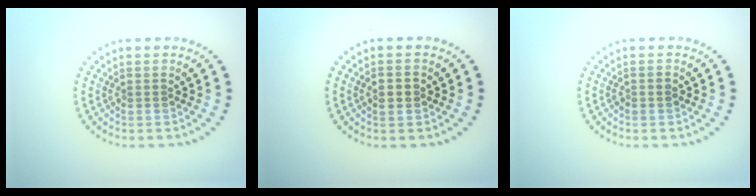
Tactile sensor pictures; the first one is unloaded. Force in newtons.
{"total": 1.4, "press": 1.4, "slide": 0.2}
{"total": 0.8, "press": 0.8, "slide": 0.2}